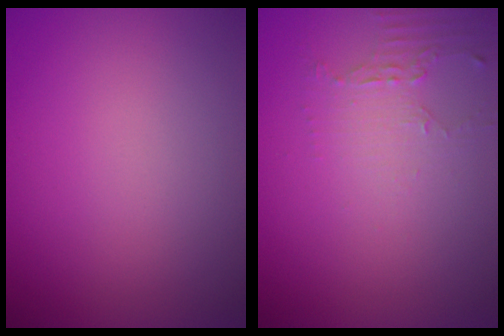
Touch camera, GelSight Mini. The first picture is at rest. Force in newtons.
{"total": 2.1, "press": 1.5, "slide": 1.4}